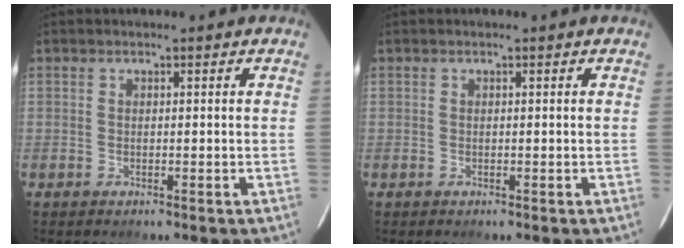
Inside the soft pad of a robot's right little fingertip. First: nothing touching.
{"total": 0.0}